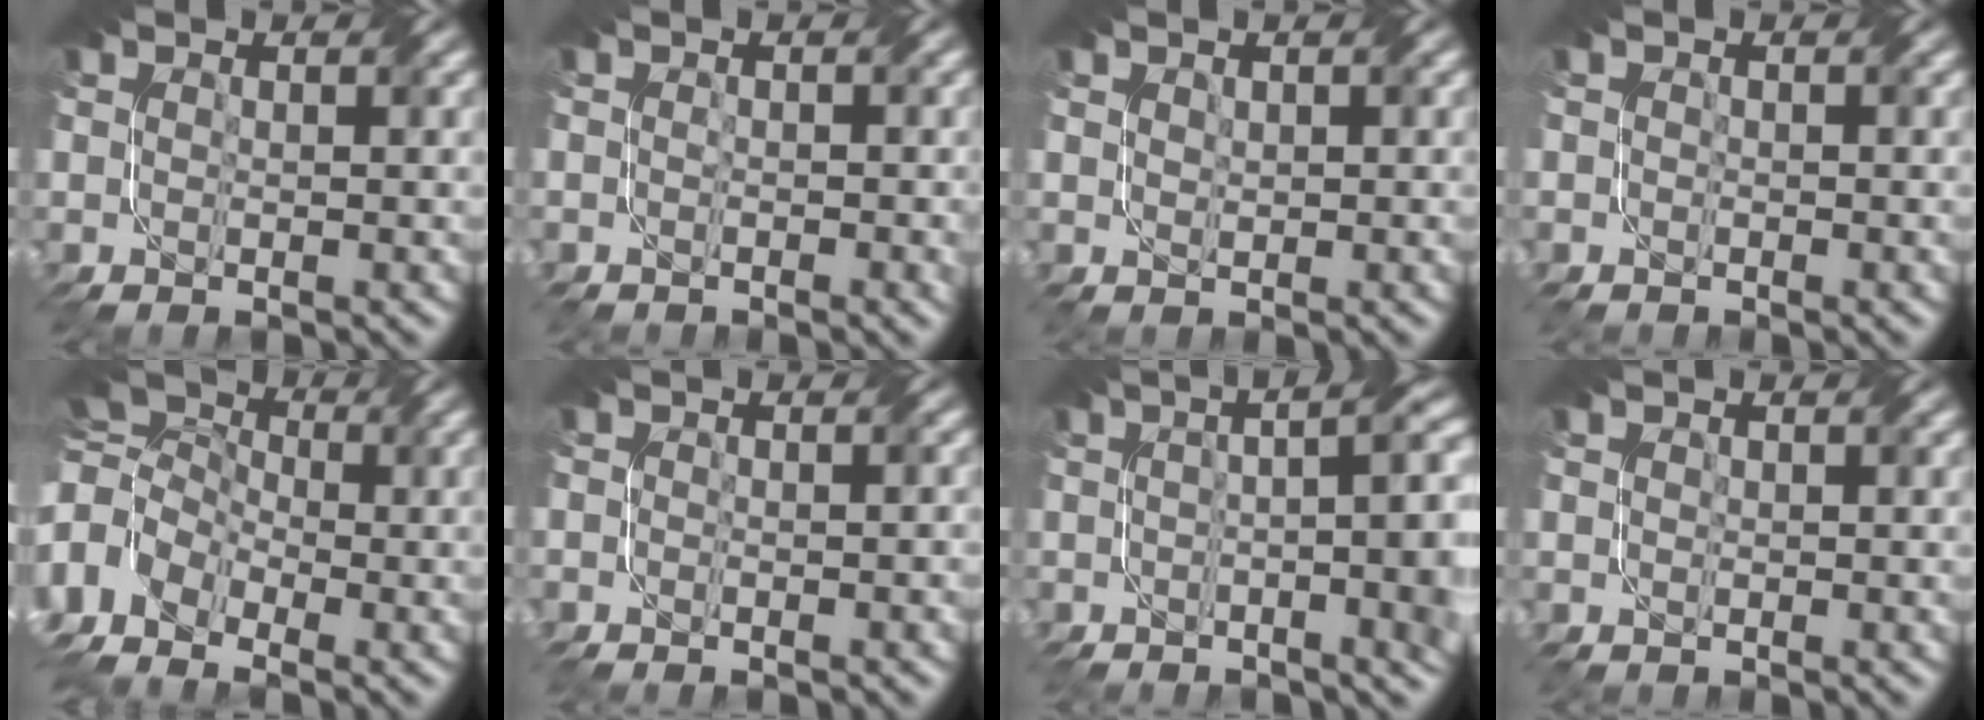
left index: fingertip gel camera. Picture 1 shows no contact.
{"total": 1.8, "force": [-1.8, -0.1, -0.3], "torque": [0.003, -0.005, -0.009]}
{"total": 1.1, "force": [-0.6, -0.1, -0.9], "torque": [0.011, -0.002, 0.014]}
{"total": 1.6, "force": [-1.2, 0.2, -1.0], "torque": [0.023, -0.007, -0.004]}
{"total": 7.4, "force": [-2.9, 5.5, 4.0], "torque": [-0.092, 0.008, -0.042]}
{"total": 1.9, "force": [-1.9, -0.1, -0.4], "torque": [0.018, 0.000, -0.016]}
{"total": 9.6, "force": [-0.6, 3.0, 9.1], "torque": [-0.069, 0.025, -0.006]}
{"total": 1.4, "force": [-1.0, 0.0, -1.0], "torque": [0.017, -0.002, 0.004]}